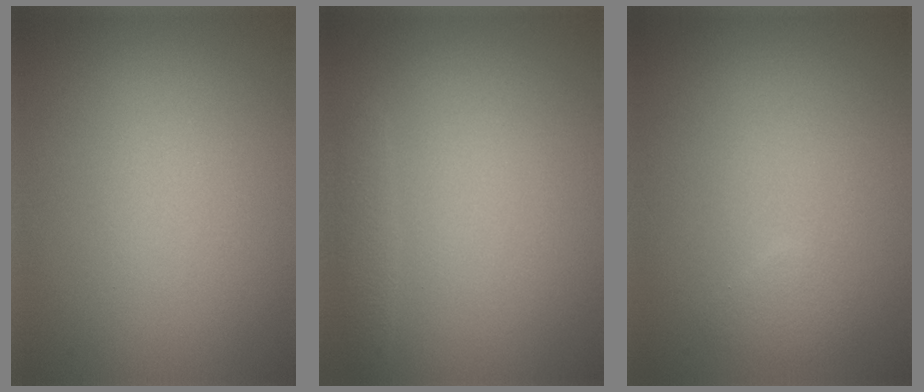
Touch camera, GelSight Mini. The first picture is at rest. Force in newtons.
{"total": 1.2, "press": 1.2, "slide": 0.1}
{"total": 1.1, "press": 1.1, "slide": 0.0}